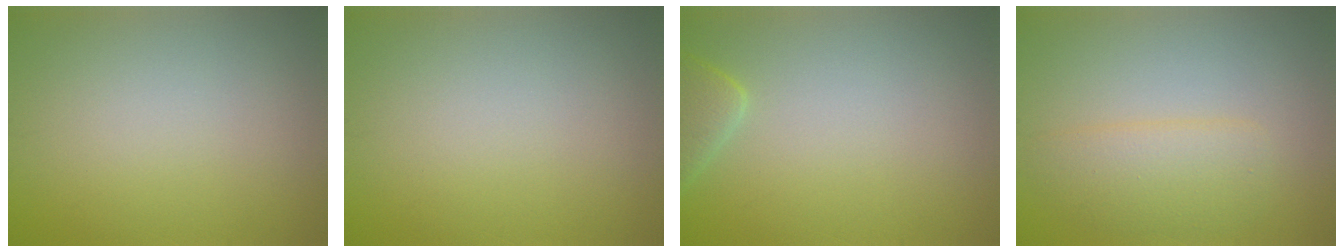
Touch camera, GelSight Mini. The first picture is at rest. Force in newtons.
{"total": 0.0}
{"total": 2.4, "press": 2.4, "slide": 0.3}
{"total": 3.0, "press": 3.0, "slide": 0.2}